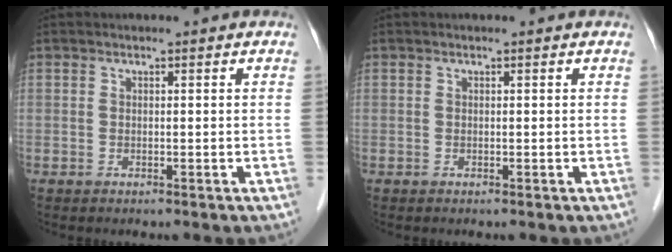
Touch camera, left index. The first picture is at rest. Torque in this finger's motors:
{"motor_torque": [-0.05, 0.10, -0.01, -0.01]}